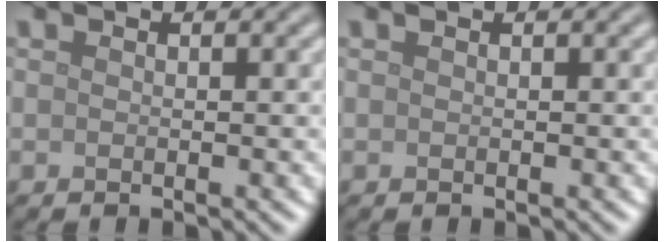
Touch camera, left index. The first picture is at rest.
{"total": 0.0}